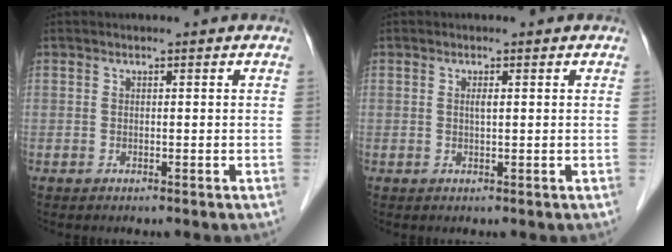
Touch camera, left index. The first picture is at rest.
{"total": 0.8, "force": [0.3, 0.1, 0.8], "torque": [-0.020, 0.000, 0.005]}